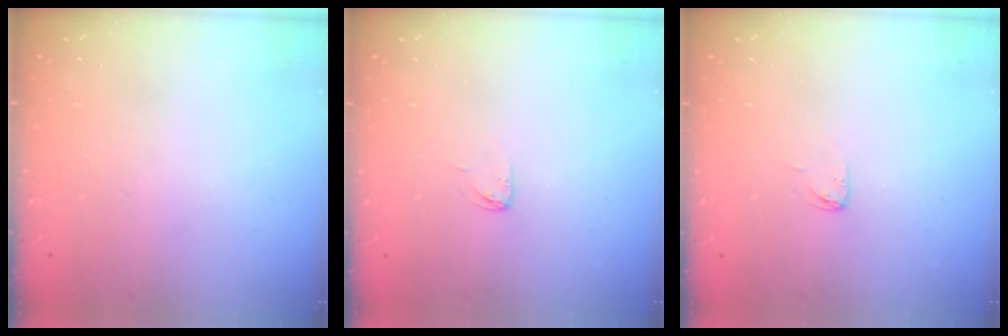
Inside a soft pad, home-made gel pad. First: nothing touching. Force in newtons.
{"total": 2.9, "press": 2.9, "slide": 0.1}
{"total": 2.9, "press": 2.9, "slide": 0.1}